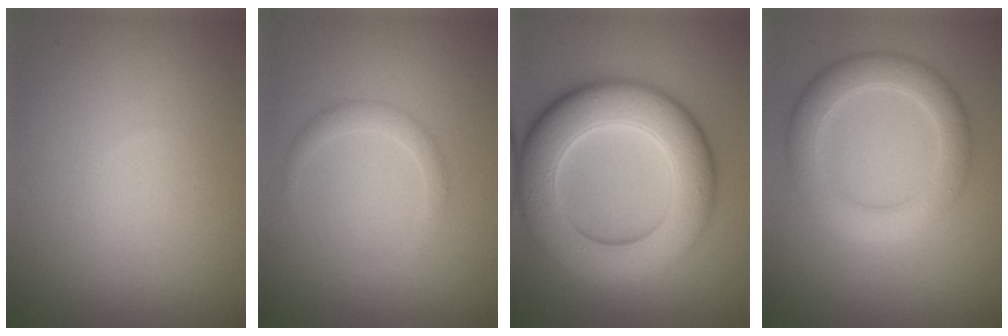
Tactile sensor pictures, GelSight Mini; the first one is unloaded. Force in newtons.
{"total": 1.5, "press": 1.5, "slide": 0.1}
{"total": 11.1, "press": 11.1, "slide": 0.3}
{"total": 4.5, "press": 4.5, "slide": 0.2}